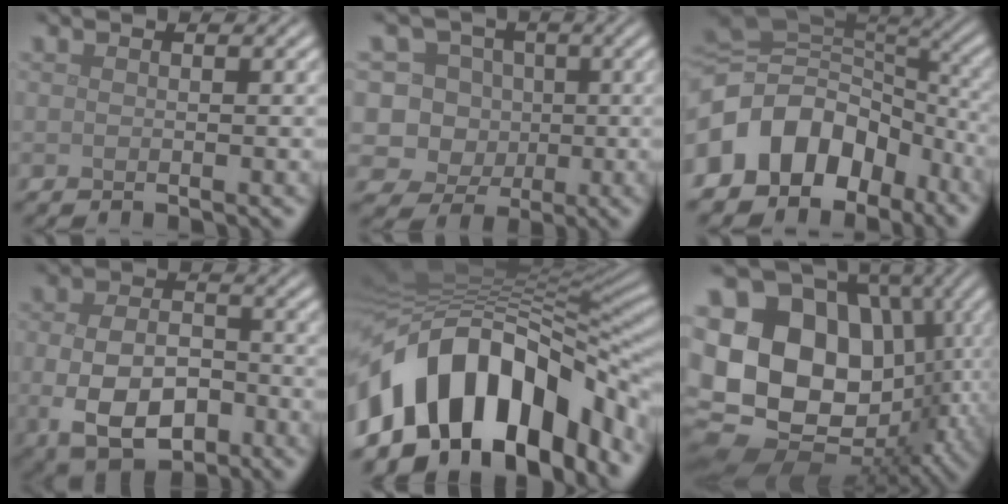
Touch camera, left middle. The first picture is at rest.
{"total": 7.1, "force": [-0.1, 6.8, 2.0], "torque": [-0.038, 0.033, -0.034]}
{"total": 13.2, "force": [-5.7, 9.9, 6.6], "torque": [-0.142, 0.006, -0.110]}
{"total": 7.0, "force": [-2.5, 4.3, 5.0], "torque": [-0.106, -0.014, -0.043]}
{"total": 15.6, "force": [-6.8, 9.4, 10.5], "torque": [-0.167, 0.011, -0.120]}
{"total": 17.2, "force": [0.4, 13.4, 10.7], "torque": [-0.196, 0.009, 0.002]}